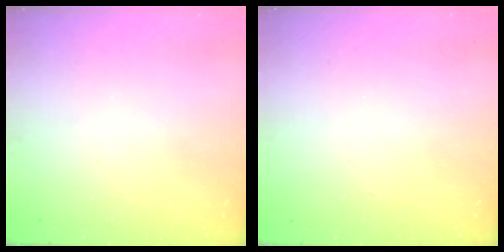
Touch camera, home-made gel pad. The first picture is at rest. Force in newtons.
{"total": 1.7, "press": 1.7, "slide": 0.1}